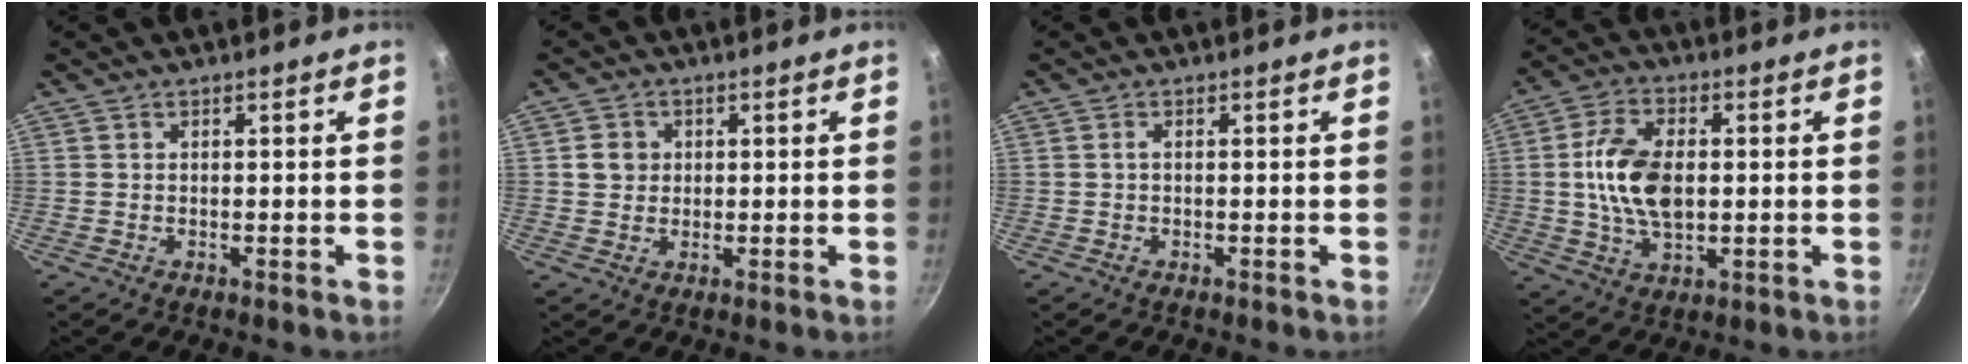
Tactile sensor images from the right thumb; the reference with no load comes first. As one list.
[{"total": 3.5, "force": [0.7, 3.2, 1.3], "torque": [-0.006, 0.001, 0.012]}, {"total": 0.5, "force": [0.0, 0.2, 0.5], "torque": [-0.009, 0.000, -0.003]}, {"total": 12.6, "force": [0.6, 7.2, 10.3], "torque": [-0.193, 0.004, 0.015]}]